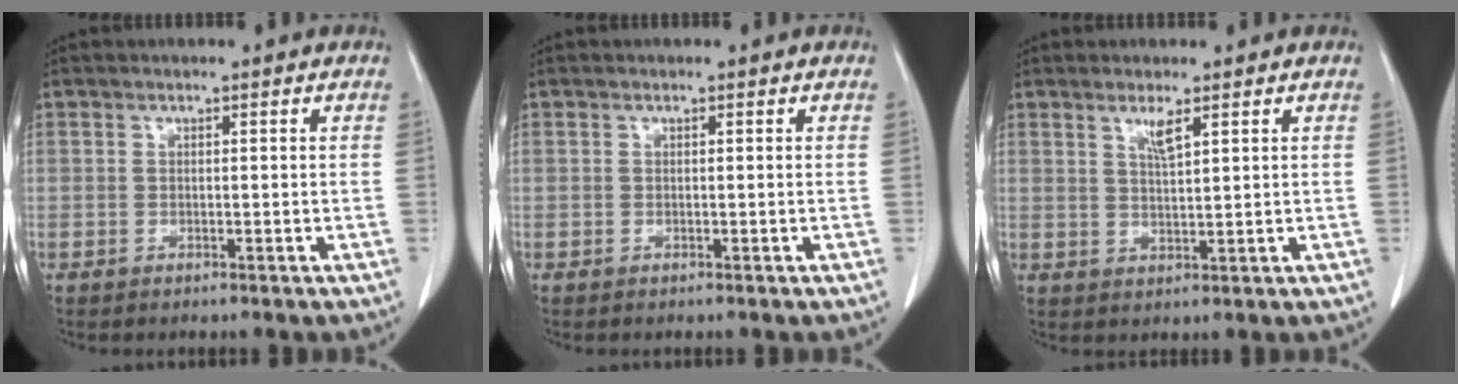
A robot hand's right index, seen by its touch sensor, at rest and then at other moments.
{"total": 0.0}
{"total": 2.8, "force": [1.7, 0.1, 2.2], "torque": [-0.046, -0.004, 0.034]}